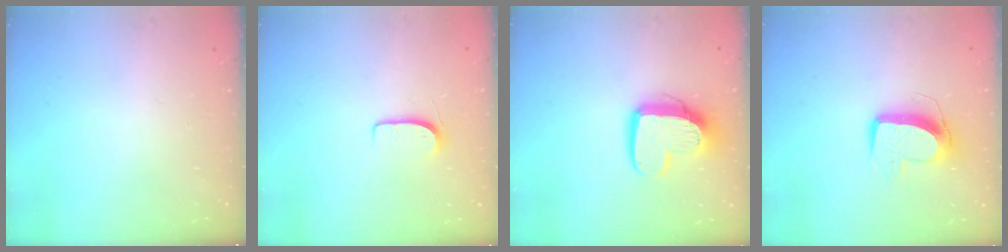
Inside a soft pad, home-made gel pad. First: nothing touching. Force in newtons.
{"total": 6.2, "press": 6.2, "slide": 0.6}
{"total": 12.9, "press": 12.8, "slide": 1.1}
{"total": 10.8, "press": 10.7, "slide": 0.7}